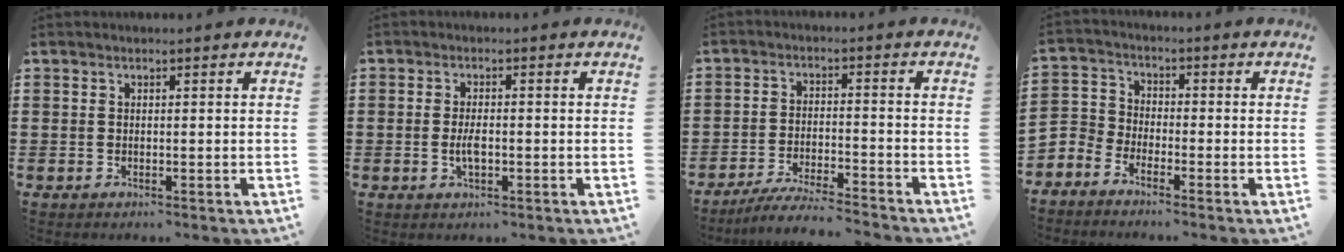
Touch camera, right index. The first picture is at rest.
{"total": 3.0, "force": [-0.5, 1.1, 2.7], "torque": [-0.058, -0.004, -0.011]}
{"total": 5.3, "force": [-5.0, -0.3, 1.6], "torque": [-0.040, -0.013, -0.101]}
{"total": 3.5, "force": [-3.3, 1.1, -0.2], "torque": [-0.023, -0.004, -0.079]}